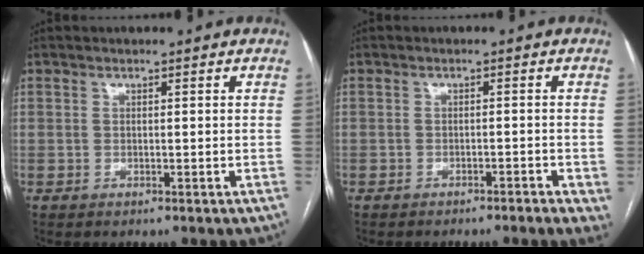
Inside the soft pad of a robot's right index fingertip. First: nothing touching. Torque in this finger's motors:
{"motor_torque": [-1.45, -0.69, -0.70, -0.12]}